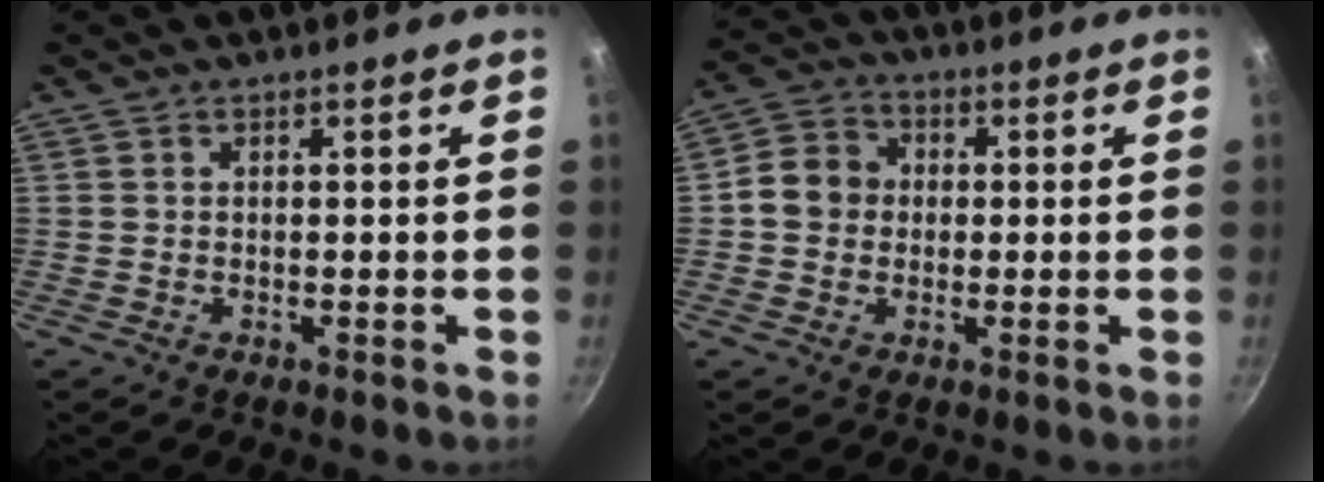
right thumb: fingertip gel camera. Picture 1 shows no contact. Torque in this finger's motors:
{"motor_torque": [0.31, 1.34, 0.50, -0.43, 0.23]}